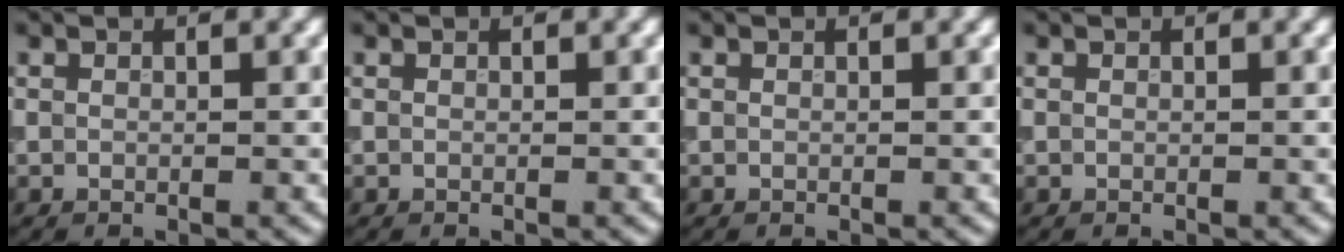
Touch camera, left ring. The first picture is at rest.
{"total": 0.0}
{"total": 0.0}
{"total": 0.0}